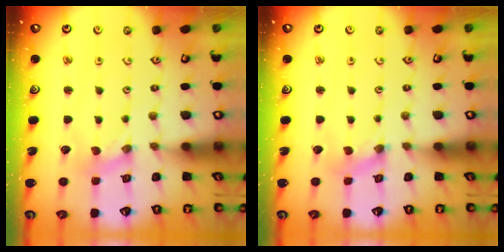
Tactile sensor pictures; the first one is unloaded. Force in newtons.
{"total": 1.4, "press": 1.4, "slide": 0.0}